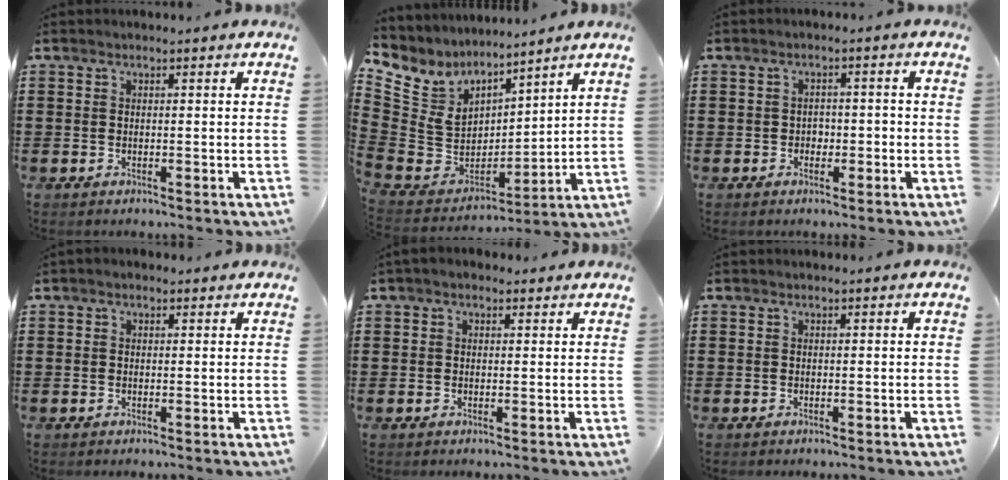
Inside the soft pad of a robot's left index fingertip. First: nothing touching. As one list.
[{"total": 6.9, "force": [4.4, 5.2, 1.3], "torque": [-0.087, -0.048, 0.079]}, {"total": 1.6, "force": [-0.8, 1.2, 0.7], "torque": [-0.018, 0.004, -0.021]}, {"total": 0.8, "force": [0.3, 0.6, 0.5], "torque": [-0.010, 0.006, 0.005]}, {"total": 1.4, "force": [0.9, 0.9, 0.6], "torque": [-0.015, 0.007, 0.017]}, {"total": 0.0}]